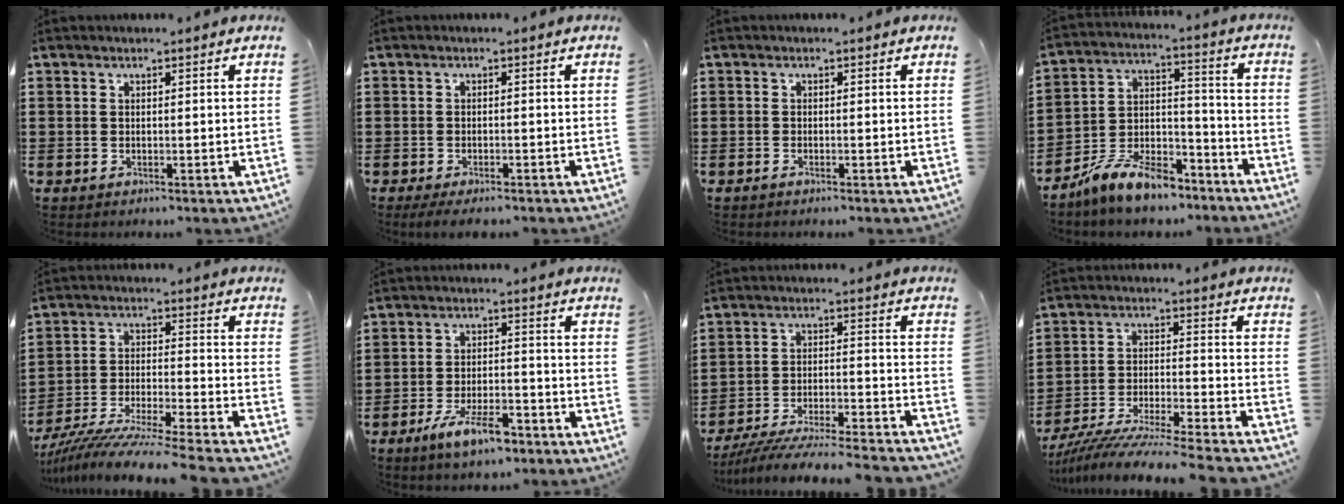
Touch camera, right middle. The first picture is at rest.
{"total": 1.0, "force": [-0.9, 0.0, 0.5], "torque": [-0.010, -0.001, -0.016]}
{"total": 0.6, "force": [-0.4, 0.0, 0.4], "torque": [-0.009, -0.004, -0.007]}
{"total": 9.3, "force": [-7.9, 3.0, 4.0], "torque": [-0.082, 0.025, -0.152]}
{"total": 9.4, "force": [-8.8, -0.9, 3.2], "torque": [-0.057, -0.003, -0.176]}
{"total": 6.7, "force": [-4.5, 1.8, 4.7], "torque": [-0.089, 0.001, -0.082]}
{"total": 6.9, "force": [-6.5, -0.4, 2.1], "torque": [-0.042, -0.007, -0.131]}
{"total": 8.4, "force": [-8.0, -0.8, 2.4], "torque": [-0.048, -0.003, -0.162]}